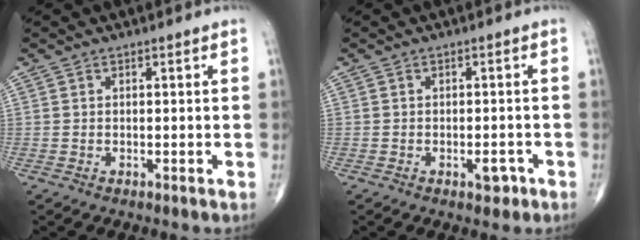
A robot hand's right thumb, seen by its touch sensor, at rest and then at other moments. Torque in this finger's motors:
{"motor_torque": [2.46, 1.58, 1.62, -0.92, 0.62]}